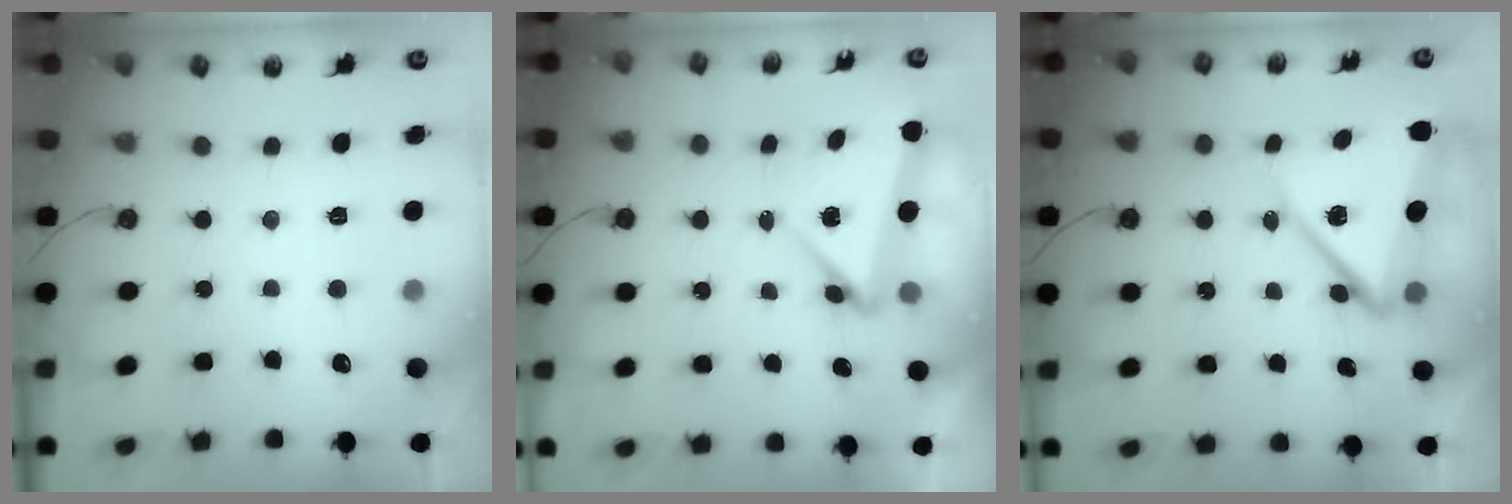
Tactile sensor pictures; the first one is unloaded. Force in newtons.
{"total": 7.3, "press": 4.7, "slide": 5.6}
{"total": 11.9, "press": 11.8, "slide": 1.4}